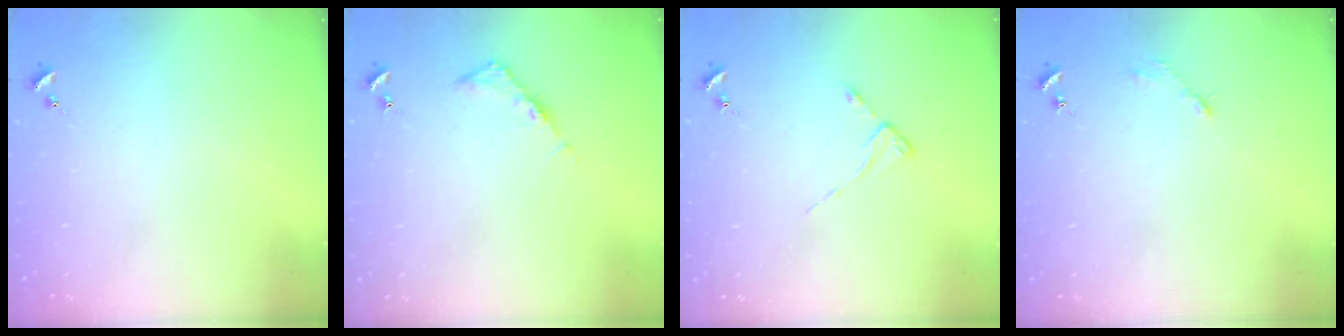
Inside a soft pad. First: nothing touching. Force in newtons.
{"total": 4.5, "press": 4.5, "slide": 0.4}
{"total": 2.6, "press": 2.6, "slide": 0.3}
{"total": 2.9, "press": 2.9, "slide": 0.4}